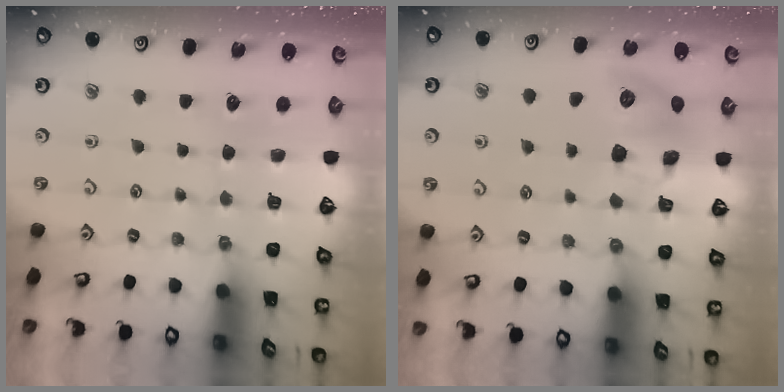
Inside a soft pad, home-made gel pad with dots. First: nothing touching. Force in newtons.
{"total": 8.4, "press": 8.4, "slide": 0.2}